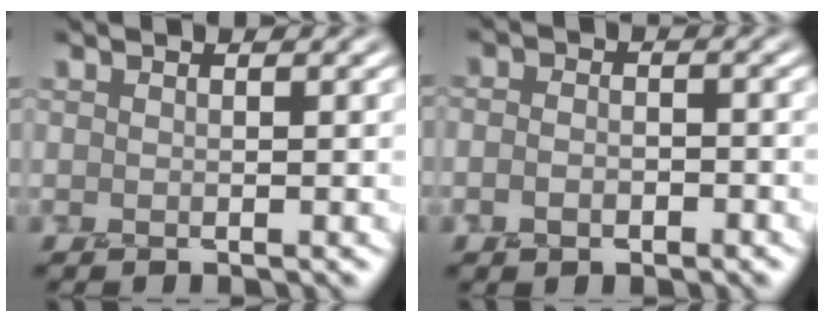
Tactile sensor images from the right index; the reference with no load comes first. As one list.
[{"total": 2.1, "force": [-0.7, 1.4, 1.3], "torque": [-0.012, 0.002, -0.017]}]